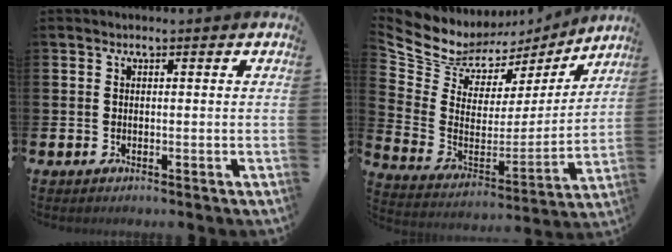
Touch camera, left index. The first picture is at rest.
{"total": 8.5, "force": [7.2, 4.3, 1.3], "torque": [-0.074, -0.052, 0.126]}